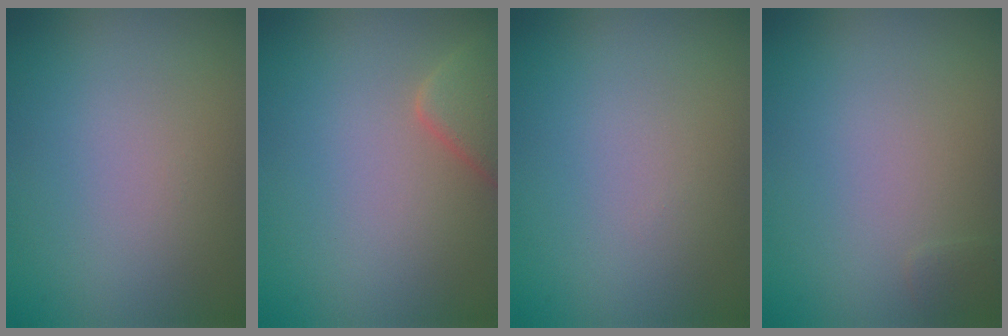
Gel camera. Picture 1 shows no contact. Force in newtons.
{"total": 2.9, "press": 2.8, "slide": 0.3}
{"total": 0.0}
{"total": 0.5, "press": 0.5, "slide": 0.0}